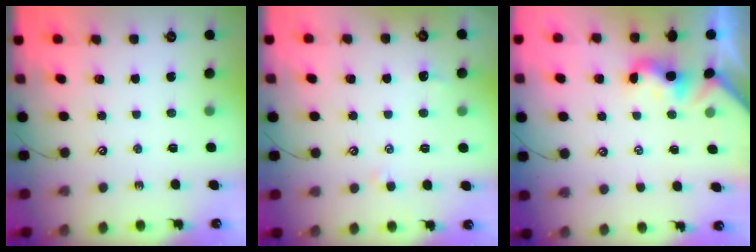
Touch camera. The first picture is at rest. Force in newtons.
{"total": 1.0, "press": 0.8, "slide": 0.5}
{"total": 2.0, "press": 1.9, "slide": 0.5}